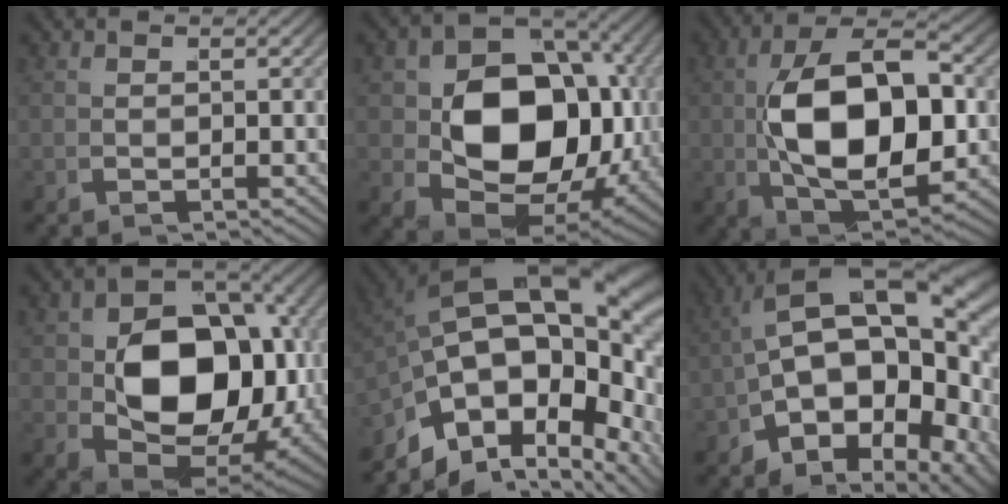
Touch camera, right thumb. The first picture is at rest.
{"total": 16.5, "force": [0.0, 11.3, 12.0], "torque": [-0.224, -0.046, 0.010]}
{"total": 13.6, "force": [-0.3, 7.4, 11.5], "torque": [-0.225, -0.032, 0.005]}
{"total": 15.3, "force": [0.0, 10.2, 11.3], "torque": [-0.205, -0.042, 0.010]}
{"total": 17.3, "force": [0.1, 11.2, 13.1], "torque": [-0.231, -0.031, 0.000]}
{"total": 15.3, "force": [-0.2, 10.2, 11.4], "torque": [-0.191, -0.020, -0.018]}